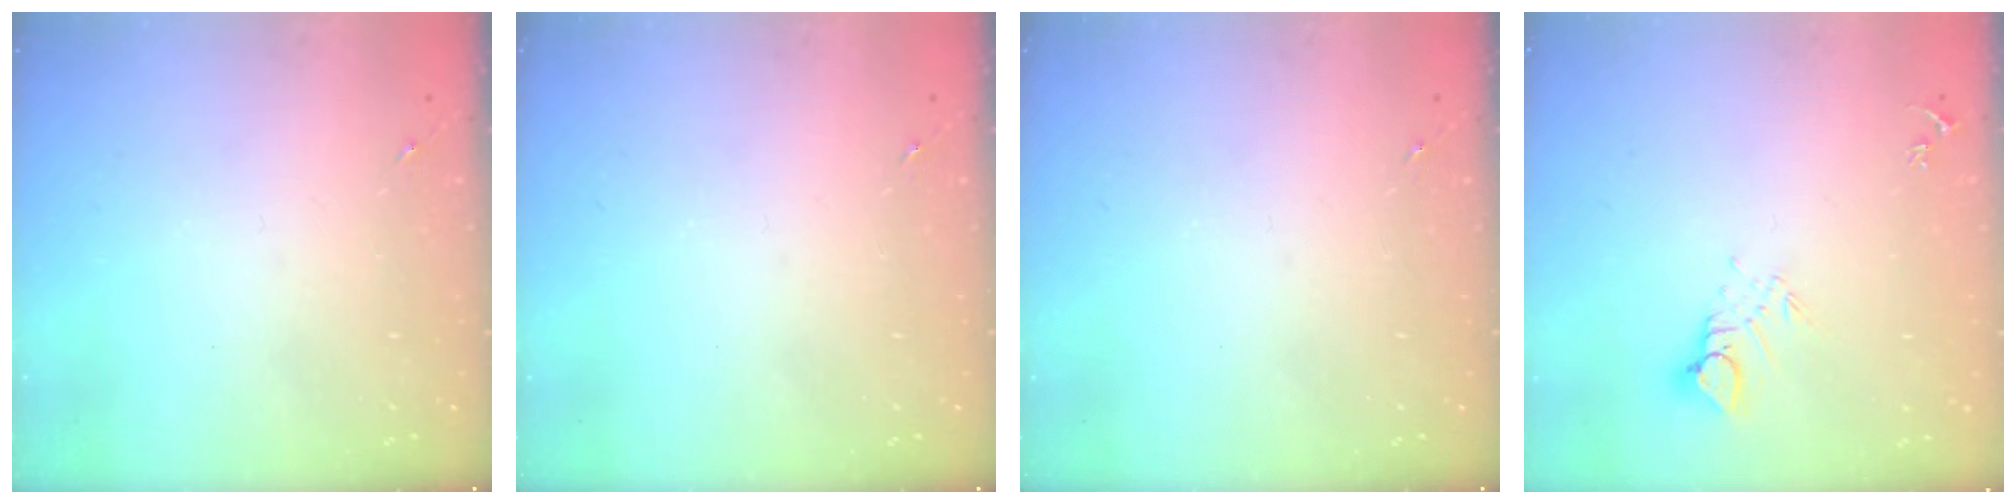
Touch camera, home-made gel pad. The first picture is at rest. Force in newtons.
{"total": 0.0}
{"total": 0.0}
{"total": 5.0, "press": 5.0, "slide": 0.3}